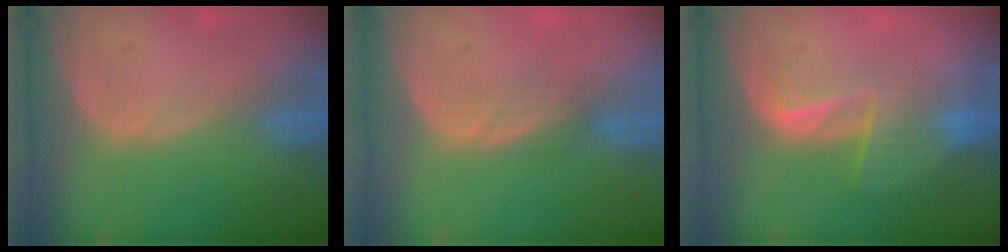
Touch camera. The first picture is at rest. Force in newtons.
{"total": 2.3, "press": 2.2, "slide": 0.6}
{"total": 6.8, "press": 5.5, "slide": 4.0}